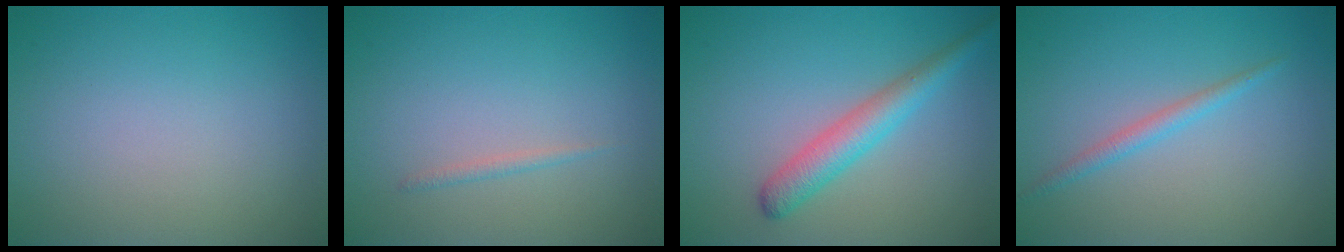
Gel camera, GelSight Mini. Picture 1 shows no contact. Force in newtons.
{"total": 0.7, "press": 0.7, "slide": 0.1}
{"total": 2.8, "press": 2.8, "slide": 0.2}
{"total": 1.4, "press": 1.4, "slide": 0.1}